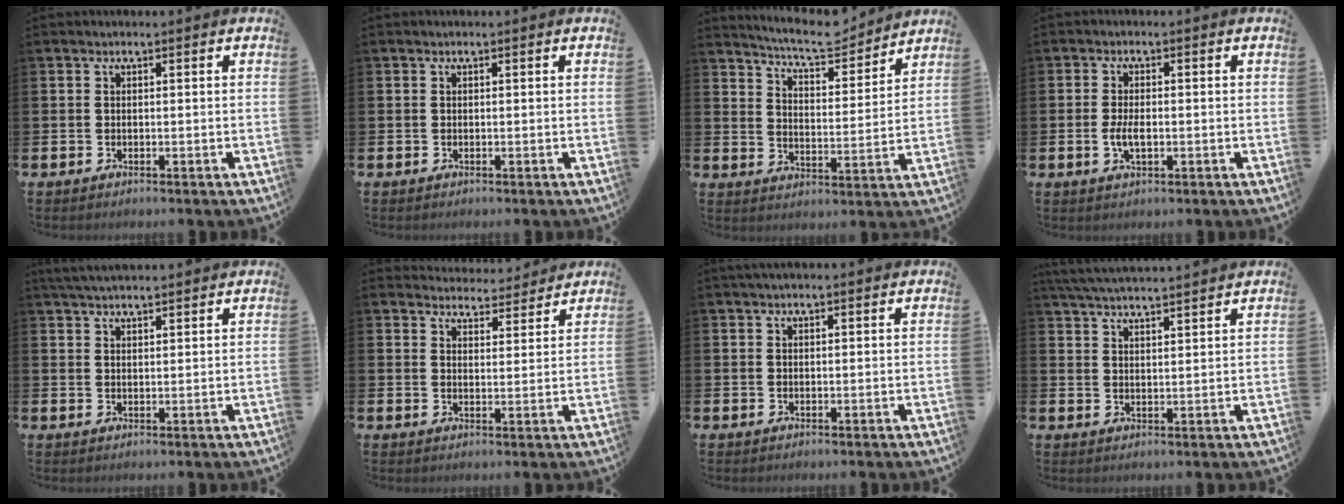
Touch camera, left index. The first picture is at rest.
{"total": 0.0}
{"total": 7.5, "force": [7.2, 1.0, 1.8], "torque": [-0.049, -0.050, 0.123]}
{"total": 3.0, "force": [-0.4, 1.4, 2.6], "torque": [-0.045, 0.000, -0.009]}
{"total": 3.6, "force": [3.5, 0.3, 0.9], "torque": [-0.022, -0.009, 0.064]}
{"total": 4.1, "force": [4.0, 0.7, -0.2], "torque": [0.003, -0.034, 0.068]}
{"total": 1.3, "force": [1.2, 0.1, 0.5], "torque": [0.000, -0.001, 0.019]}
{"total": 4.8, "force": [4.8, -0.2, 0.7], "torque": [-0.033, -0.023, 0.087]}